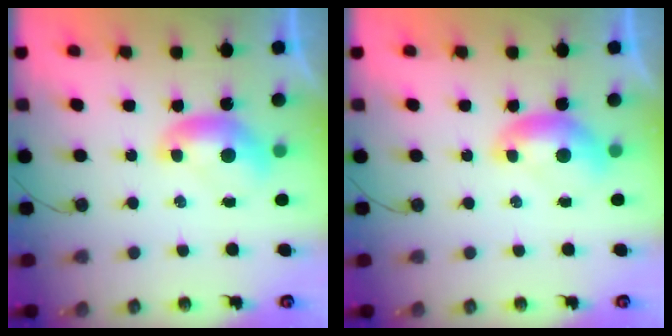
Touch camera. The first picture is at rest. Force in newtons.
{"total": 0.0}